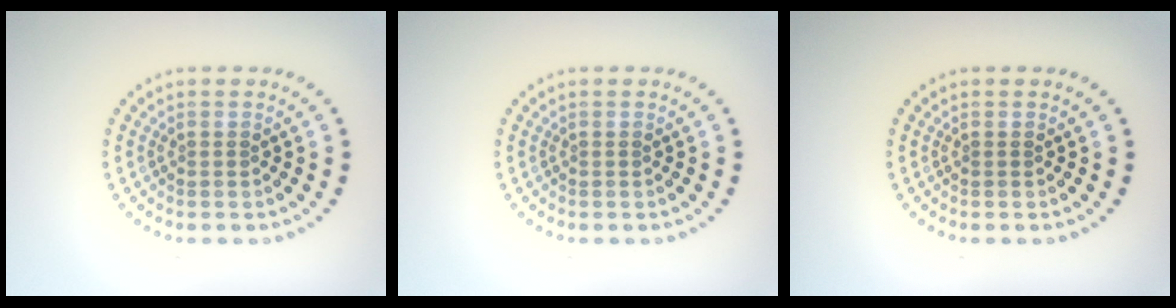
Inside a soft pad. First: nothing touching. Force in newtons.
{"total": 0.0}
{"total": 0.0}